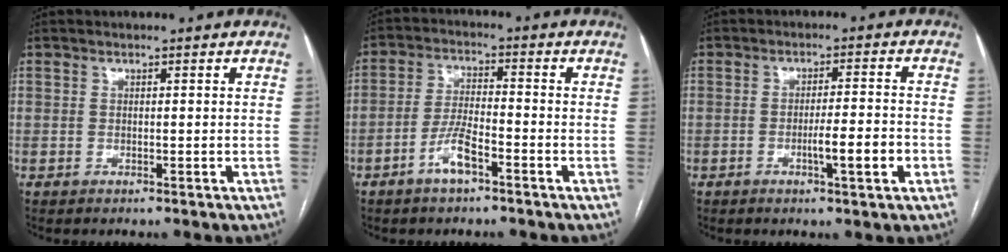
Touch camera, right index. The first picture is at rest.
{"total": 5.6, "force": [-3.2, 1.3, 4.4], "torque": [-0.095, 0.006, -0.062]}
{"total": 5.7, "force": [-2.1, 0.1, 5.2], "torque": [-0.079, -0.002, -0.031]}